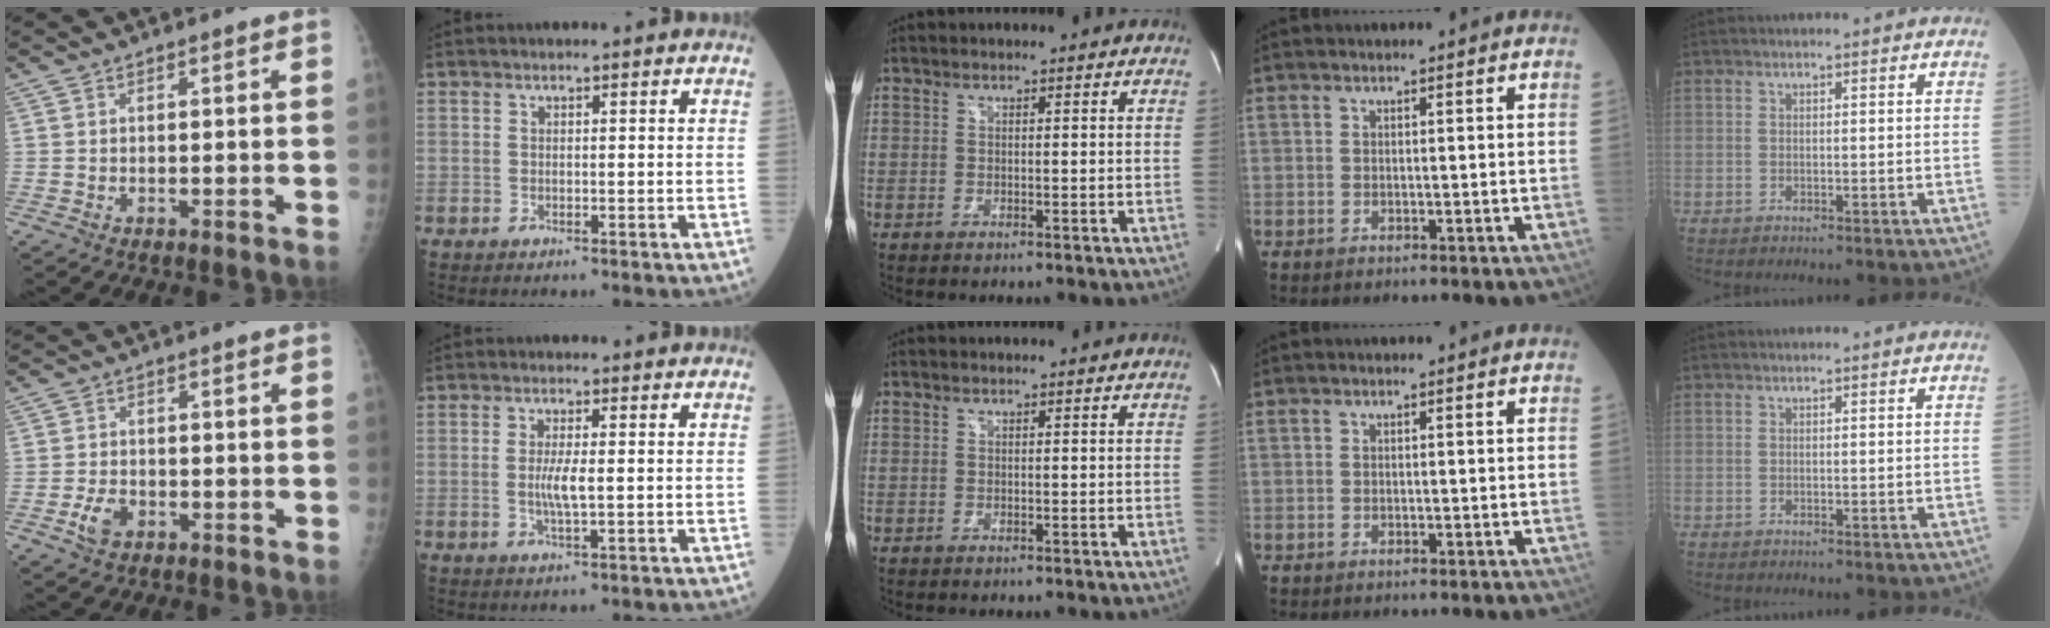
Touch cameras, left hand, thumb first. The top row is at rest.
{"thumb": {"total": 3.8, "force": [-1.7, 2.4, 2.4], "torque": [-0.045, 0.008, -0.031]}, "index": {"total": 3.3, "force": [-0.2, 0.4, 3.3], "torque": [-0.069, -0.007, -0.005]}}